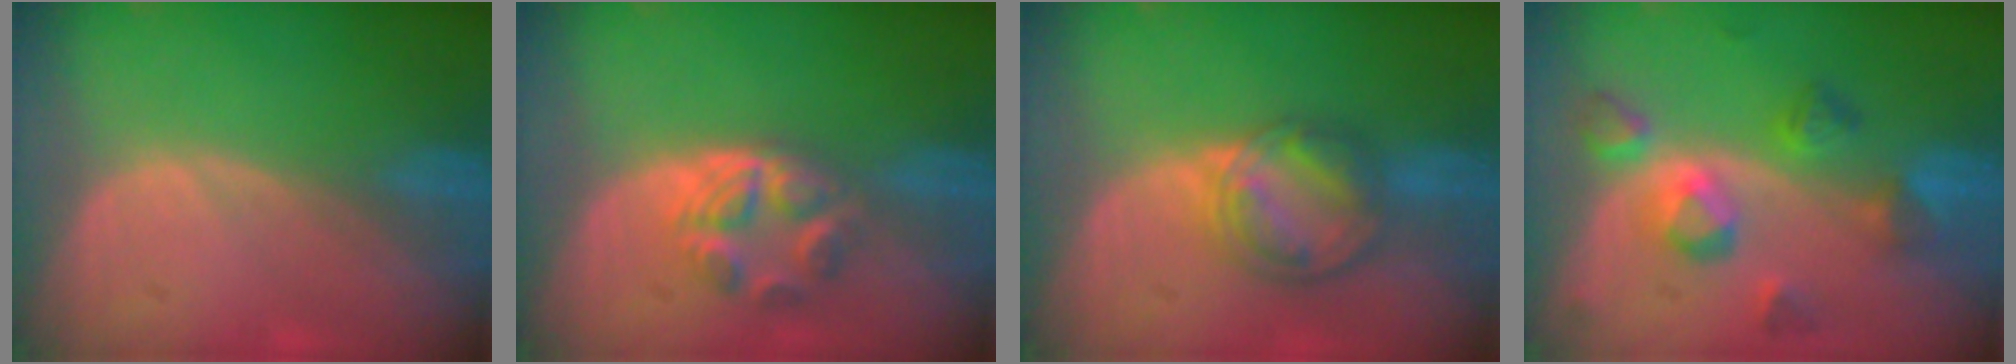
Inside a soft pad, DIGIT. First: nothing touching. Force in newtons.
{"total": 6.1, "press": 5.1, "slide": 3.3}
{"total": 7.4, "press": 6.6, "slide": 3.2}
{"total": 7.7, "press": 7.7, "slide": 0.1}